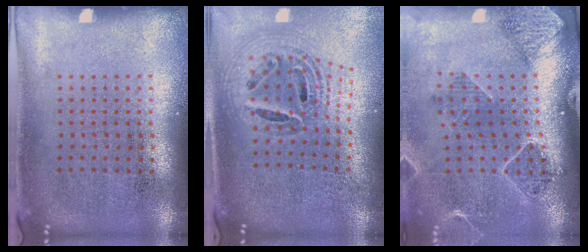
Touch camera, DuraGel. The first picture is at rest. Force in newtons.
{"total": 1.5, "press": 1.3, "slide": 0.7}
{"total": 1.5, "press": 1.5, "slide": 0.1}